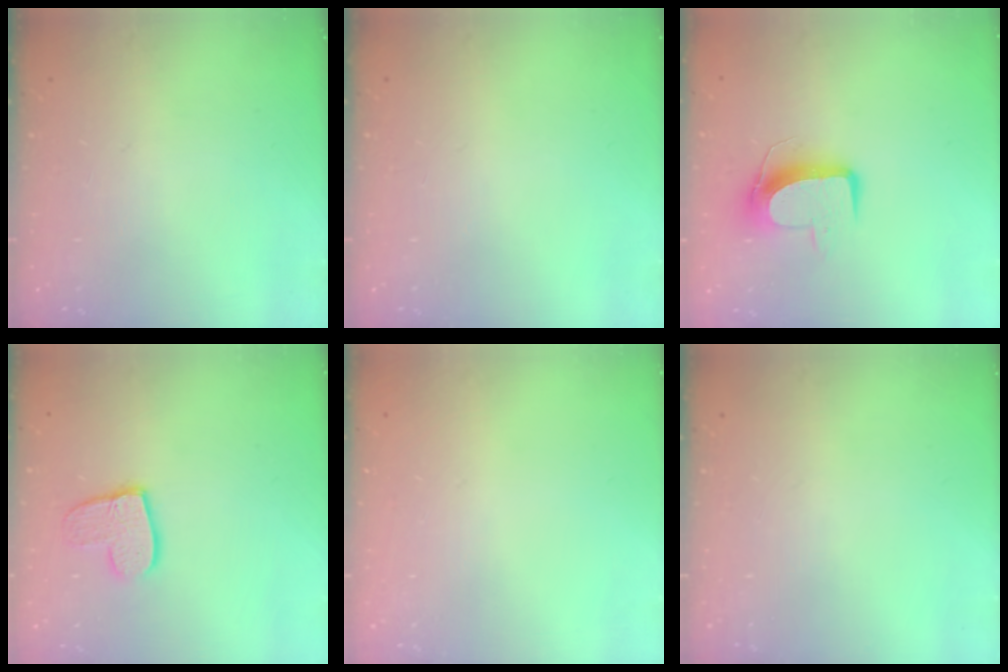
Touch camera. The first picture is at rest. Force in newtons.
{"total": 0.0}
{"total": 10.0, "press": 10.0, "slide": 0.5}
{"total": 10.9, "press": 10.8, "slide": 0.9}
{"total": 0.0}
{"total": 0.0}